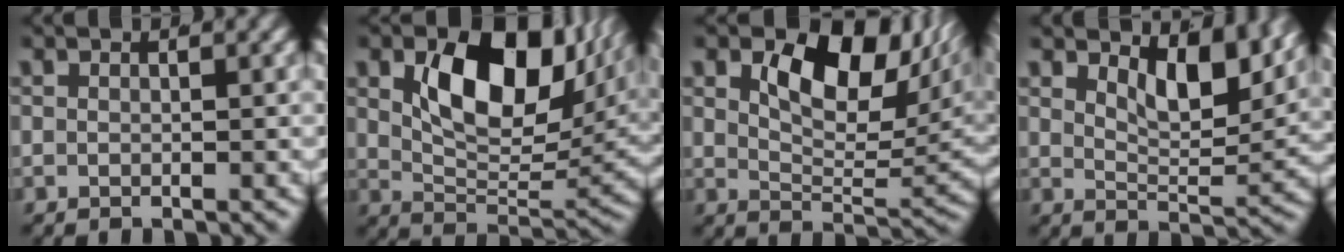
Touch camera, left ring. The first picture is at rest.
{"total": 12.0, "force": [4.7, 6.3, 9.1], "torque": [-0.139, -0.006, 0.075]}
{"total": 9.5, "force": [3.7, 4.6, 7.4], "torque": [-0.099, -0.010, 0.061]}
{"total": 5.9, "force": [3.8, 1.7, 4.2], "torque": [-0.061, -0.018, 0.065]}